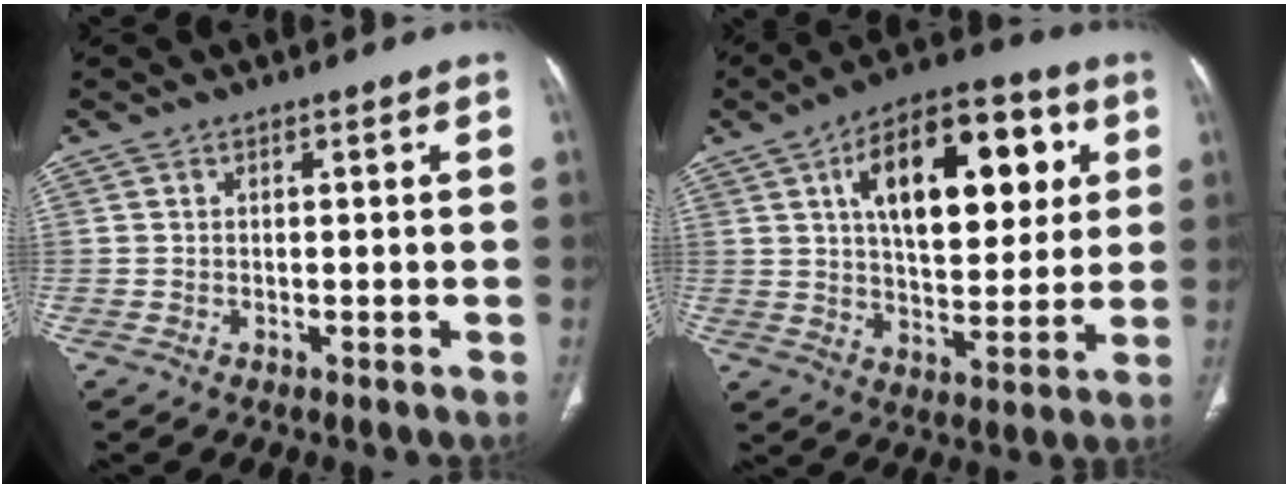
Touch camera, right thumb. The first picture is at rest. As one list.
[{"total": 21.3, "force": [6.8, 10.8, 17.1], "torque": [-0.216, -0.004, 0.101]}]